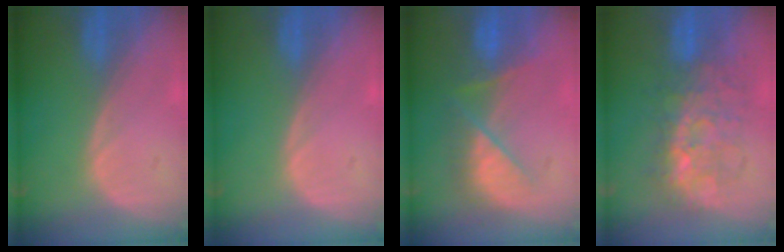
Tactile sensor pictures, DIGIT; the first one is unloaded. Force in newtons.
{"total": 0.0}
{"total": 7.5, "press": 7.3, "slide": 2.0}
{"total": 8.7, "press": 8.7, "slide": 0.3}